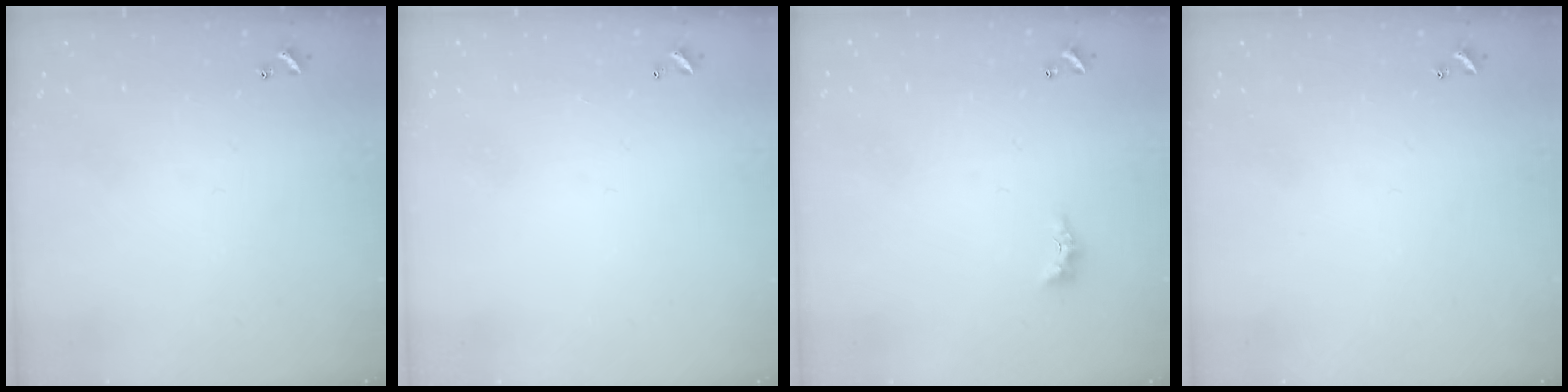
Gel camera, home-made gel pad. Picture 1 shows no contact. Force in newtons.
{"total": 2.8, "press": 2.8, "slide": 0.1}
{"total": 2.2, "press": 2.2, "slide": 0.6}
{"total": 0.0}